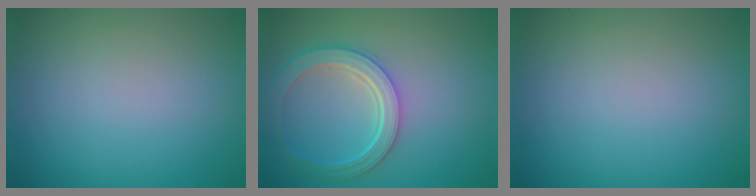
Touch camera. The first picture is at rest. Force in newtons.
{"total": 4.9, "press": 3.8, "slide": 3.0}
{"total": 0.0}